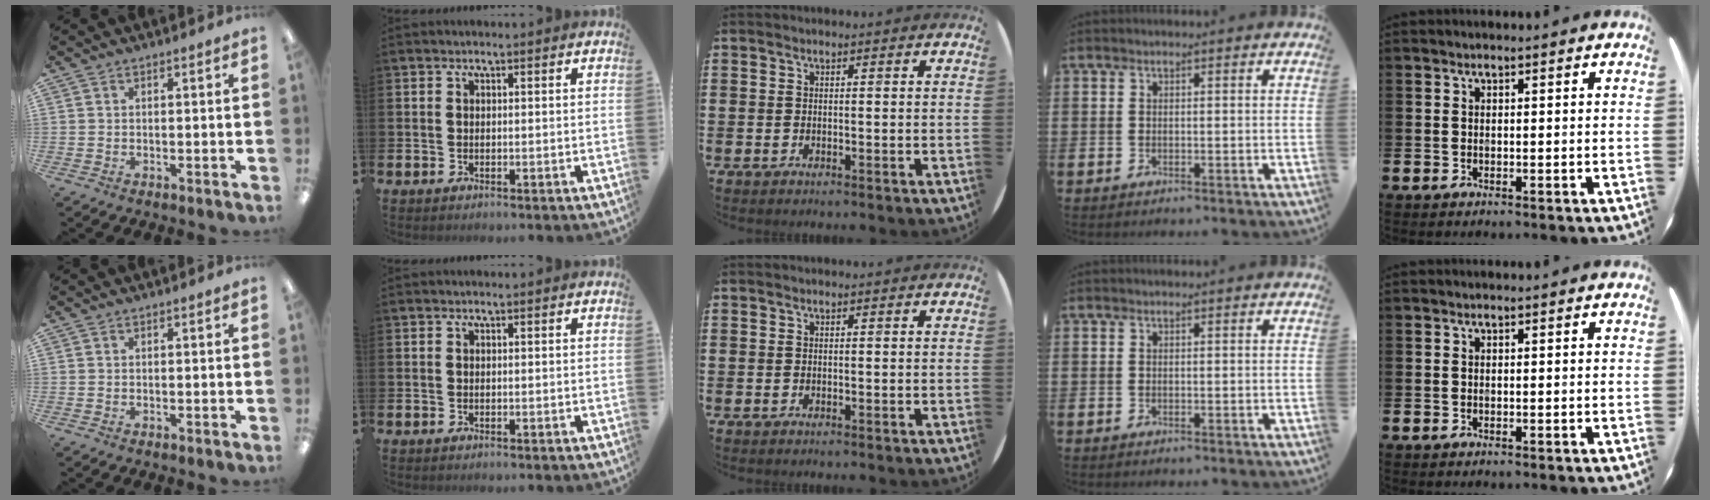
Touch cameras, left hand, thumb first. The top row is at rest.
{}